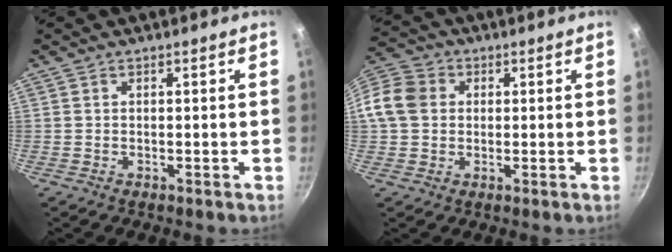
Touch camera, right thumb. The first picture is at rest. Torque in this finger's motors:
{"motor_torque": [-0.01, 0.02, 0.39, -0.52, 0.08]}